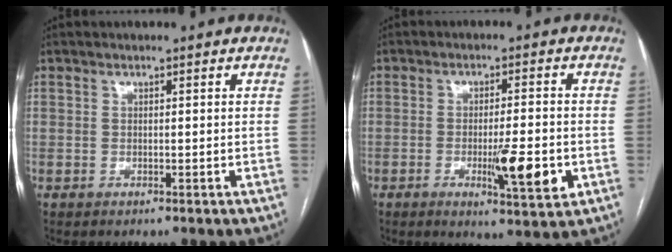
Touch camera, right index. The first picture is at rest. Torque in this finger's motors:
{"motor_torque": [1.10, -0.45, 0.50, 0.11]}